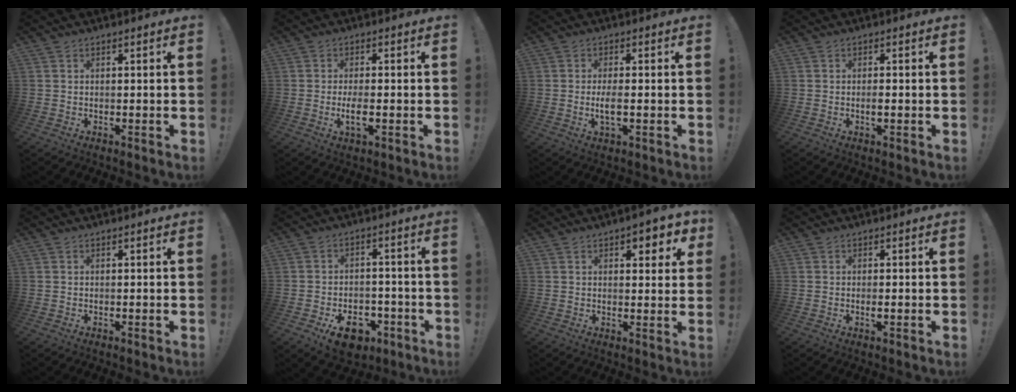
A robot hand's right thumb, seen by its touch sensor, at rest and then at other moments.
{"total": 4.6, "force": [-1.3, 1.2, 4.2], "torque": [-0.086, -0.009, -0.027]}
{"total": 4.4, "force": [-0.8, 1.2, 4.1], "torque": [-0.088, -0.010, -0.020]}
{"total": 1.9, "force": [-0.6, 0.6, 1.8], "torque": [-0.022, 0.000, -0.012]}
{"total": 0.0}
{"total": 10.6, "force": [-5.8, 6.6, 6.0], "torque": [-0.069, 0.044, -0.094]}
{"total": 4.4, "force": [2.2, 2.0, 3.3], "torque": [-0.033, -0.011, 0.032]}
{"total": 1.3, "force": [-0.2, 0.2, 1.2], "torque": [-0.015, -0.005, -0.004]}